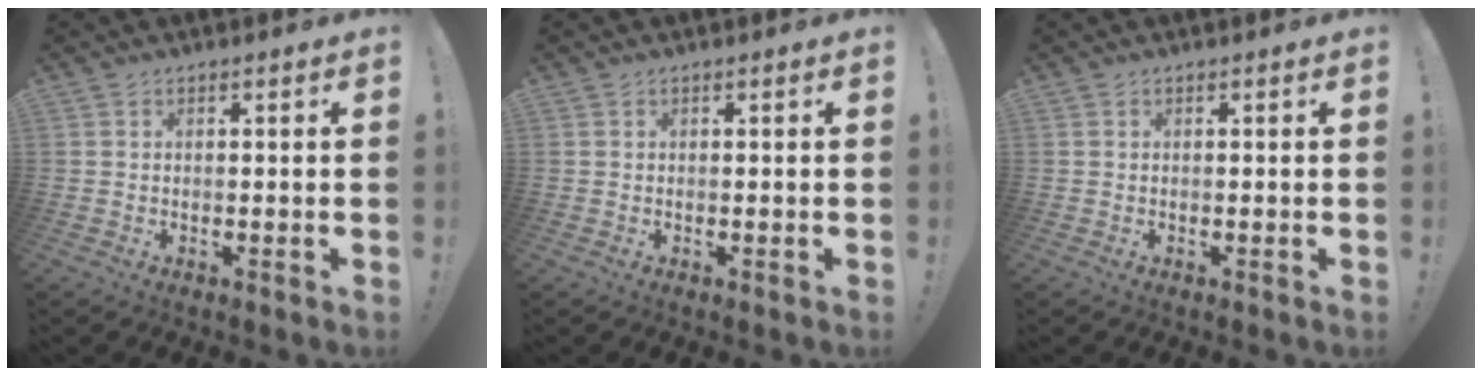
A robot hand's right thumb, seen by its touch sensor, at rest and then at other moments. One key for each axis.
{"total": 0.0}
{"total": 0.0}